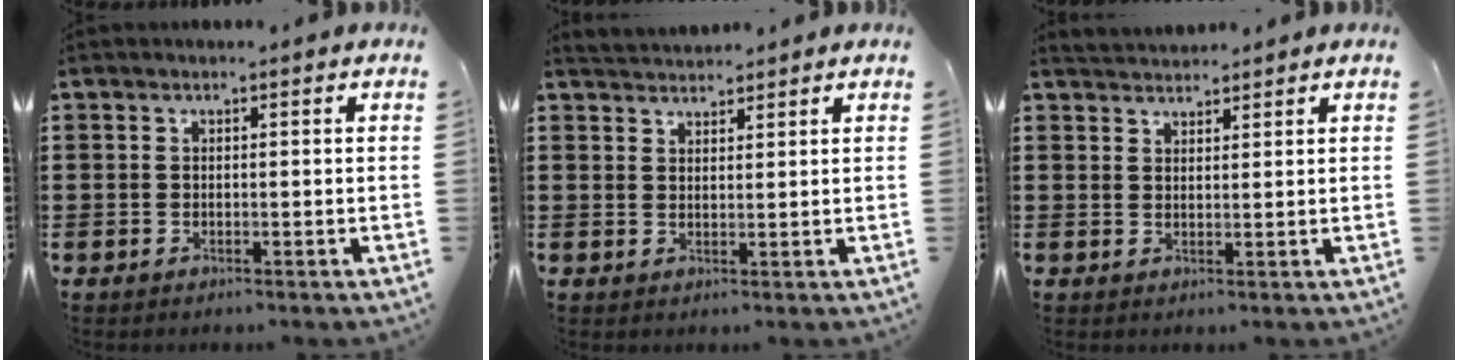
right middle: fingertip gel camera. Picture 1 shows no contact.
{"total": 2.4, "force": [2.4, 0.3, -0.3], "torque": [-0.001, 0.000, 0.047]}
{"total": 2.3, "force": [2.2, 0.3, -0.2], "torque": [-0.002, 0.002, 0.044]}